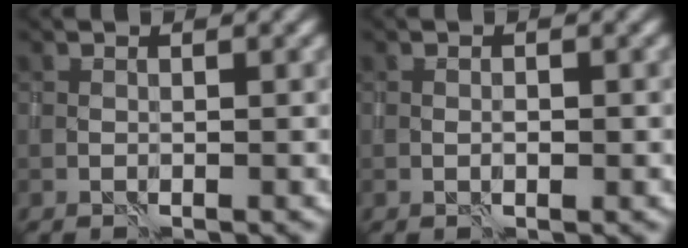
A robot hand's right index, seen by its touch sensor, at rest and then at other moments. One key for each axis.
{"total": 0.8, "fx": 0.0, "fy": 0.3, "fz": 0.7, "tx": -0.009, "ty": 0.001, "tz": 0.001}